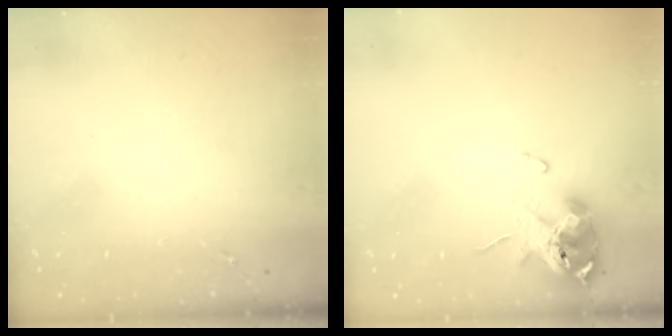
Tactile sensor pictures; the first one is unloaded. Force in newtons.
{"total": 11.2, "press": 11.2, "slide": 1.3}